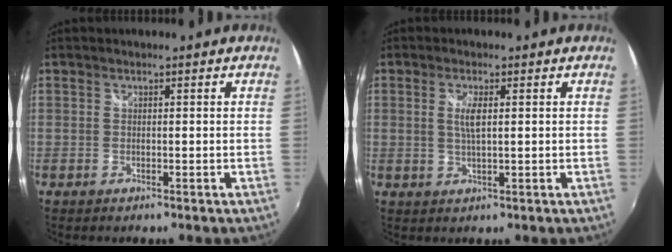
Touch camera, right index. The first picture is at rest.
{"total": 3.0, "force": [0.6, 0.6, 2.9], "torque": [-0.056, -0.003, 0.011]}